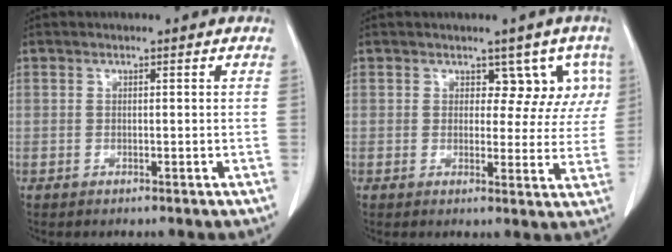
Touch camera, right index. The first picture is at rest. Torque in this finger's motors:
{"motor_torque": [0.11, 0.16, 0.04, -0.01]}